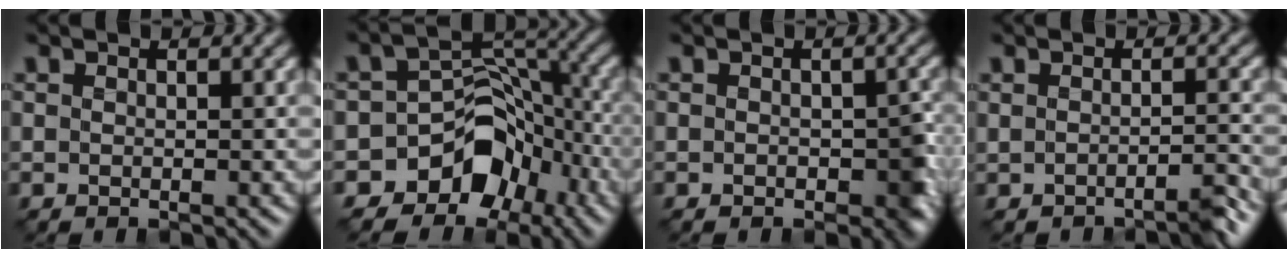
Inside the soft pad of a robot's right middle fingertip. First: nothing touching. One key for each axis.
{"total": 9.0, "fx": -5.6, "fy": 5.9, "fz": 3.7, "tx": -0.032, "ty": 0.015, "tz": -0.104}
{"total": 4.7, "fx": -1.2, "fy": 2.7, "fz": 3.6, "tx": -0.054, "ty": -0.010, "tz": -0.020}
{"total": 2.0, "fx": -1.8, "fy": 0.2, "fz": 0.9, "tx": -0.011, "ty": -0.001, "tz": -0.030}